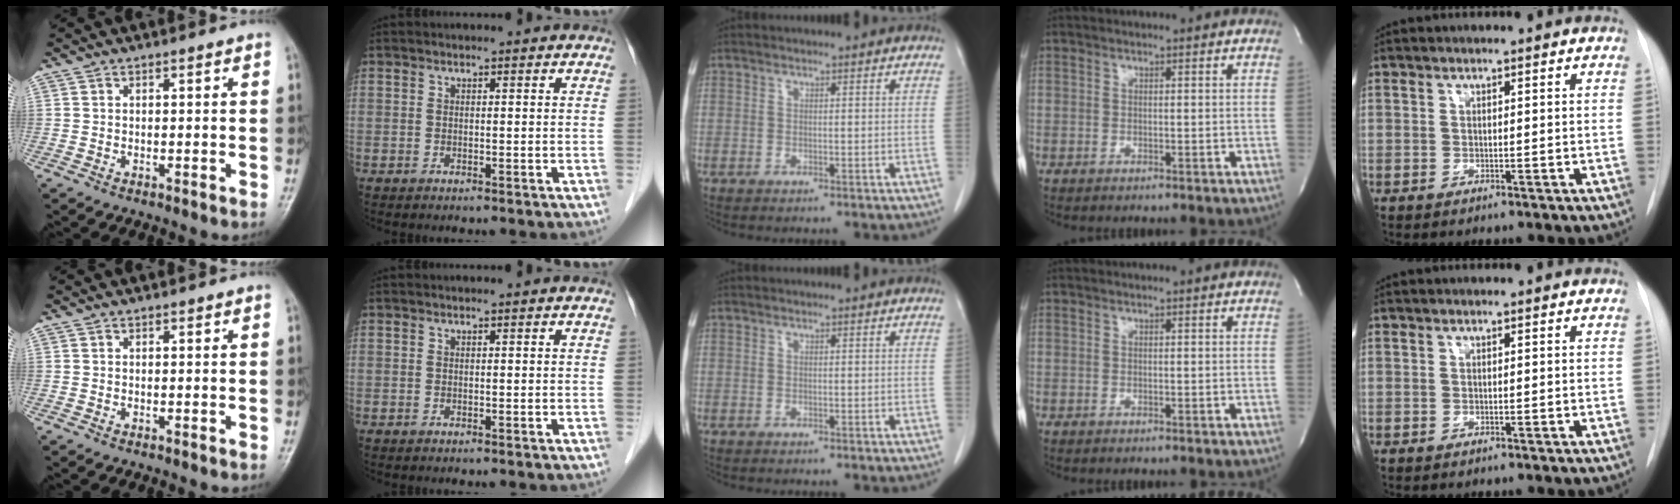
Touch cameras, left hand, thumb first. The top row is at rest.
{}